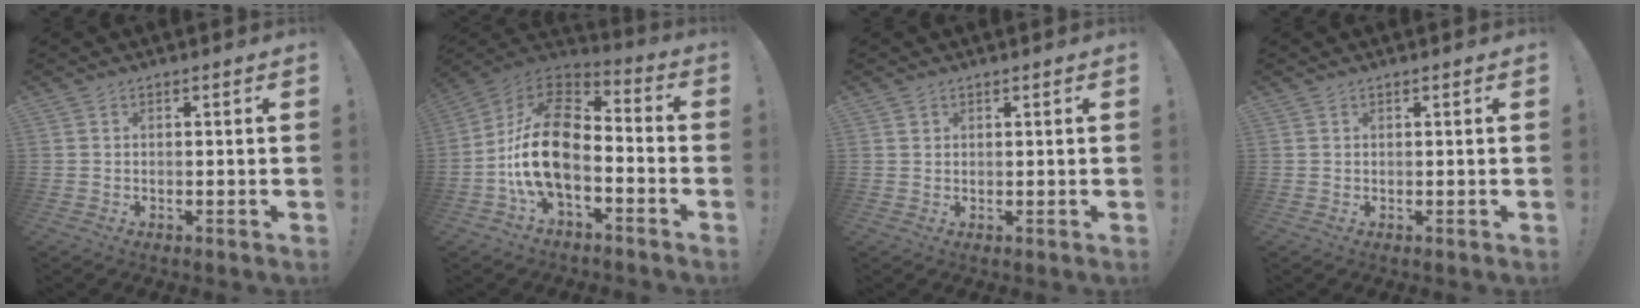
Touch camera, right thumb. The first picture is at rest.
{"total": 18.4, "force": [-4.4, 10.8, 14.3], "torque": [-0.266, 0.026, -0.072]}
{"total": 0.7, "force": [0.5, 0.6, 0.1], "torque": [-0.001, 0.000, 0.009]}
{"total": 0.0}